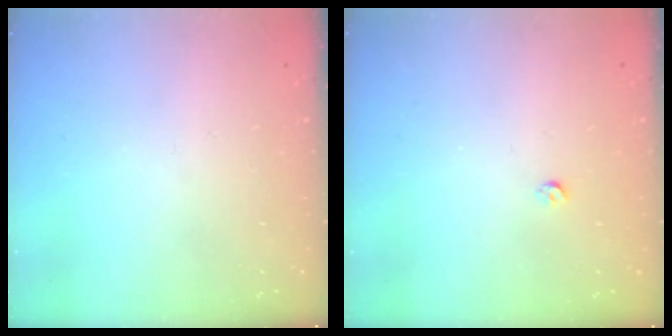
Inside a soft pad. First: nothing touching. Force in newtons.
{"total": 2.8, "press": 2.8, "slide": 0.5}